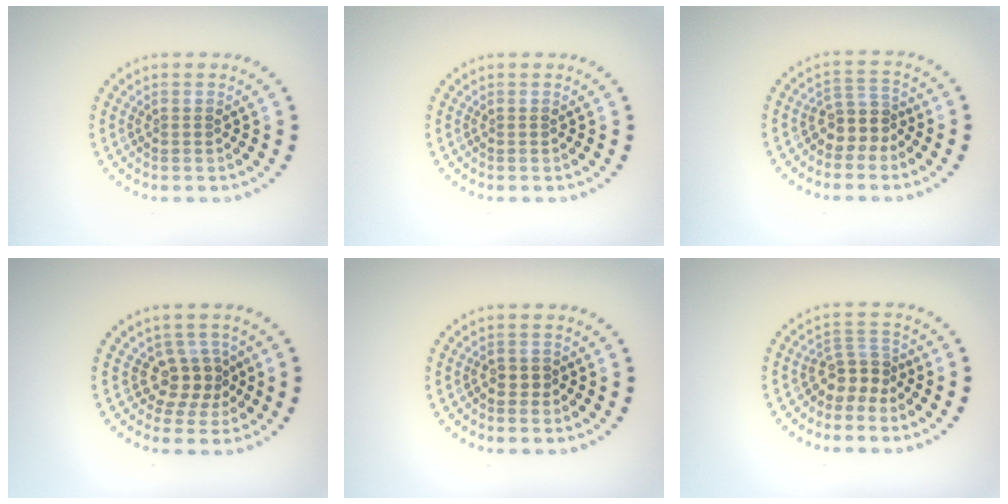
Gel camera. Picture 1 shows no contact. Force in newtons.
{"total": 0.0}
{"total": 2.6, "press": 2.0, "slide": 1.7}
{"total": 2.7, "press": 2.1, "slide": 1.6}
{"total": 0.8, "press": 0.8, "slide": 0.3}
{"total": 2.9, "press": 2.1, "slide": 2.1}